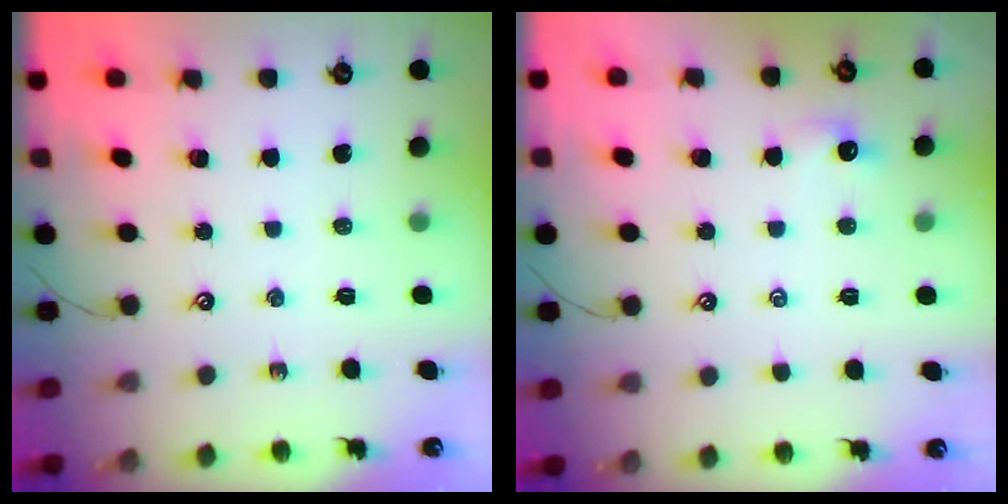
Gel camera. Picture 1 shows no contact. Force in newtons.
{"total": 0.9, "press": 0.8, "slide": 0.4}